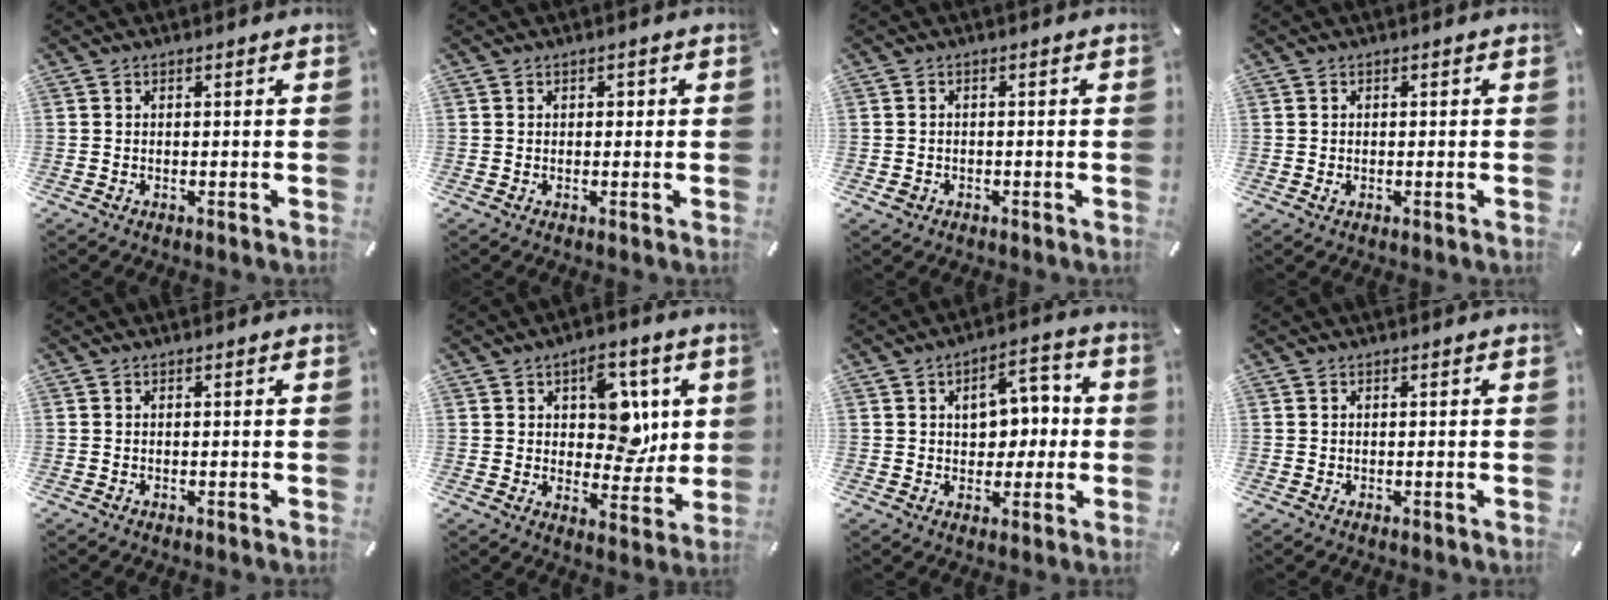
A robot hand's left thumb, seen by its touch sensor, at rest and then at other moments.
{"total": 1.0, "force": [0.0, 0.9, 0.3], "torque": [-0.007, 0.006, -0.003]}
{"total": 1.7, "force": [-0.9, 1.3, 0.6], "torque": [-0.012, 0.005, -0.020]}
{"total": 1.0, "force": [-0.3, 0.6, 0.7], "torque": [-0.013, -0.001, -0.005]}
{"total": 0.0}
{"total": 11.3, "force": [3.2, 8.0, 7.3], "torque": [-0.079, -0.013, 0.054]}
{"total": 9.4, "force": [0.9, 7.1, 6.2], "torque": [-0.072, 0.001, 0.009]}
{"total": 0.0}